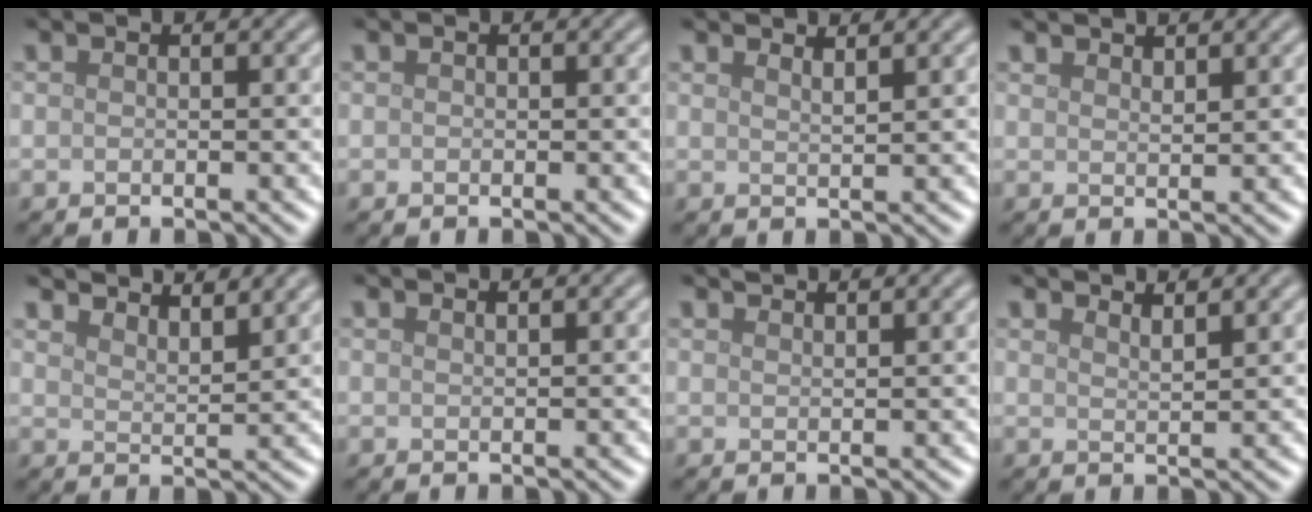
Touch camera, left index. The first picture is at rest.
{"total": 0.0}
{"total": 1.9, "force": [1.7, 0.5, 0.8], "torque": [-0.003, 0.007, 0.014]}
{"total": 1.9, "force": [1.8, 0.2, 0.5], "torque": [-0.007, 0.003, 0.030]}
{"total": 6.6, "force": [6.0, 1.4, 2.4], "torque": [-0.026, 0.012, 0.067]}
{"total": 0.7, "force": [0.6, 0.1, 0.2], "torque": [0.000, -0.001, 0.008]}
{"total": 1.7, "force": [1.6, 0.2, 0.5], "torque": [-0.002, 0.003, 0.019]}
{"total": 2.8, "force": [2.5, 0.6, 1.0], "torque": [-0.005, 0.009, 0.029]}